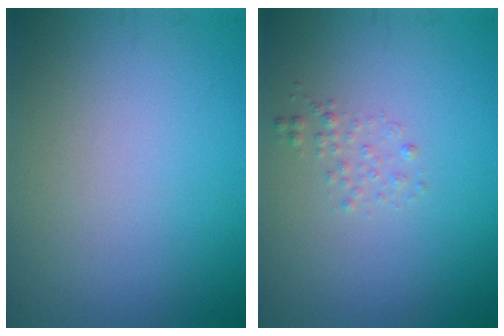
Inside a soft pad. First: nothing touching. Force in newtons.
{"total": 1.0, "press": 1.0, "slide": 0.0}